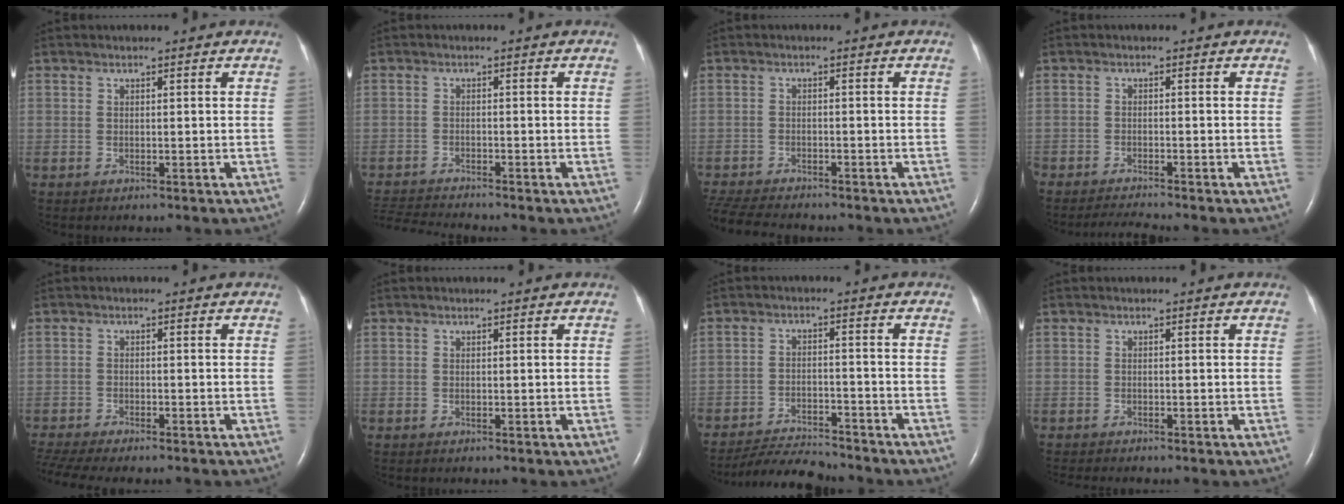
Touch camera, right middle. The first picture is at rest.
{"total": 5.1, "force": [-4.9, -1.2, 0.6], "torque": [-0.016, -0.019, -0.090]}
{"total": 8.7, "force": [-7.9, 1.3, 3.4], "torque": [-0.064, -0.016, -0.129]}
{"total": 3.0, "force": [-2.8, -0.7, 0.8], "torque": [-0.023, -0.016, -0.051]}
{"total": 9.9, "force": [-8.5, 1.8, 4.8], "torque": [-0.090, -0.002, -0.130]}
{"total": 0.0}
{"total": 8.2, "force": [-8.0, 0.5, 1.7], "torque": [-0.026, -0.015, -0.138]}
{"total": 2.5, "force": [-2.2, 0.0, 1.1], "torque": [-0.015, -0.006, -0.033]}